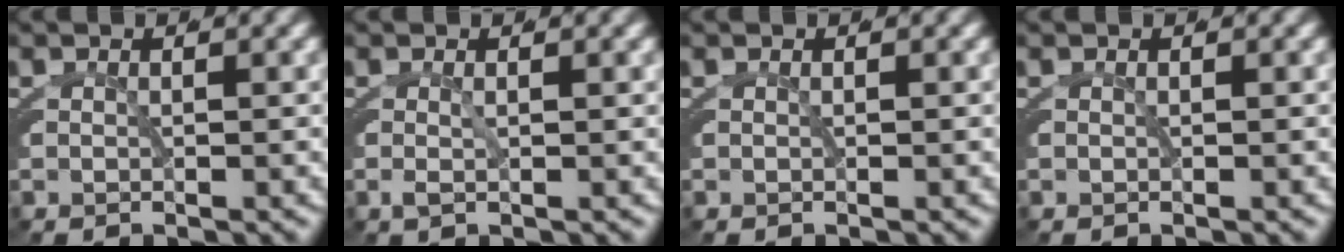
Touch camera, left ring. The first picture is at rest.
{"total": 0.7, "force": [-0.2, 0.2, 0.6], "torque": [-0.016, -0.011, 0.000]}
{"total": 0.0}
{"total": 0.0}